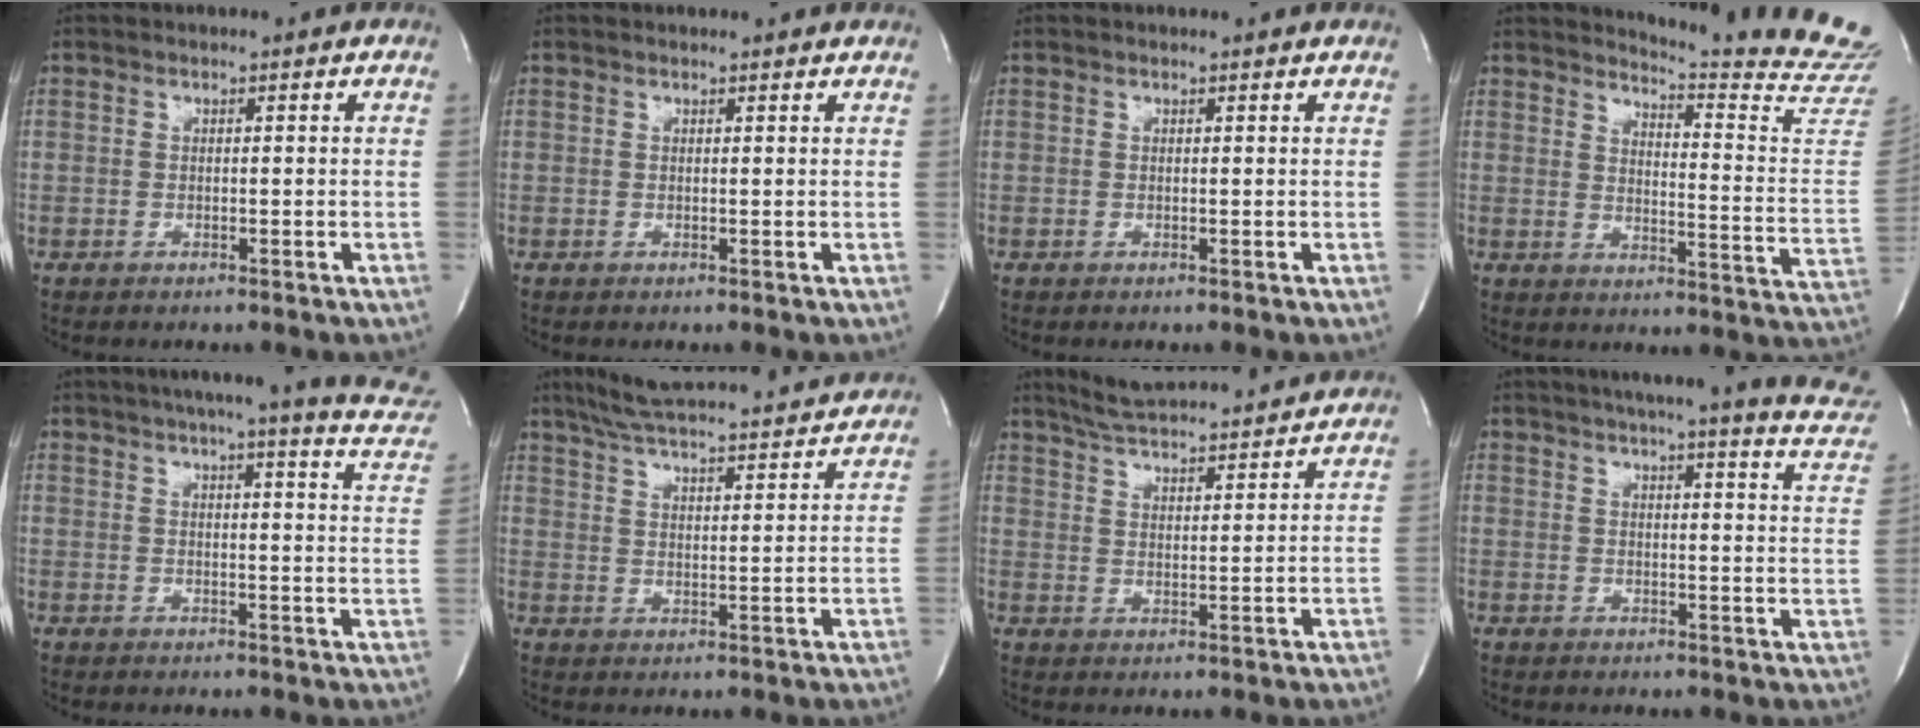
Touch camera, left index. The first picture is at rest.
{"total": 2.4, "force": [2.3, 0.3, 0.2], "torque": [-0.014, 0.004, 0.017]}
{"total": 1.1, "force": [1.0, 0.1, 0.0], "torque": [-0.013, 0.002, 0.005]}
{"total": 16.4, "force": [16.0, -2.8, 2.2], "torque": [-0.047, -0.168, 0.176]}
{"total": 18.7, "force": [15.8, 0.9, 10.0], "torque": [-0.134, -0.037, 0.173]}
{"total": 20.9, "force": [19.2, 2.0, 8.0], "torque": [-0.135, 0.011, 0.265]}
{"total": 16.3, "force": [15.2, 1.5, 5.7], "torque": [-0.098, 0.022, 0.222]}
{"total": 21.5, "force": [18.6, 1.5, 10.8], "torque": [-0.148, -0.045, 0.205]}